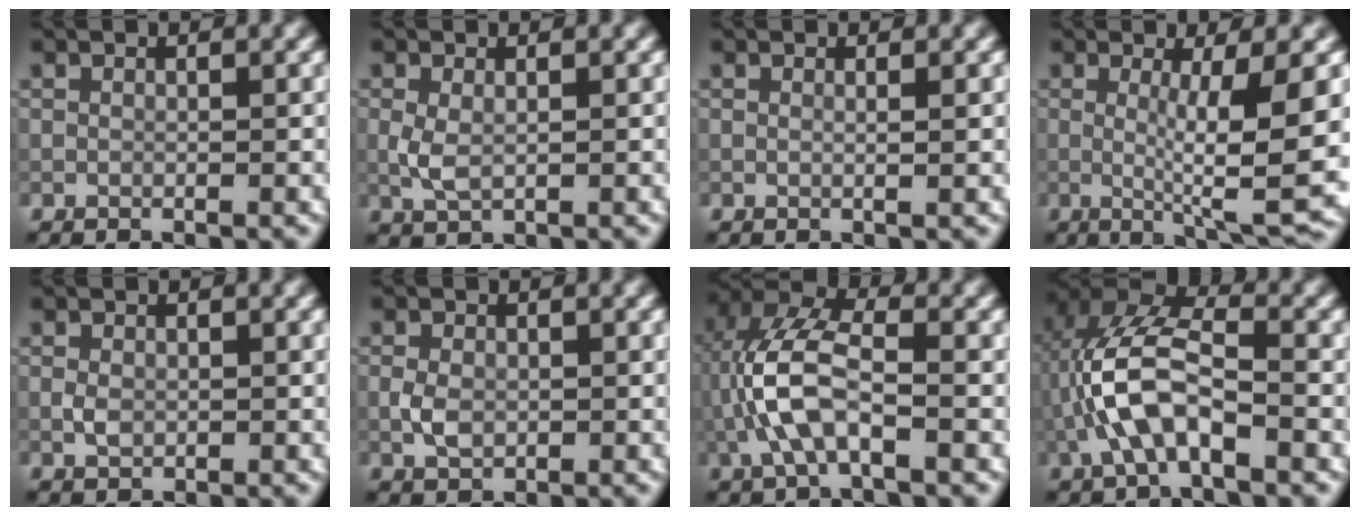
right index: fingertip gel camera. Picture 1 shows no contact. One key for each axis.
{"total": 2.1, "fx": 0.0, "fy": 1.3, "fz": 1.7, "tx": -0.043, "ty": -0.002, "tz": 0.003}
{"total": 1.0, "fx": 0.2, "fy": 0.3, "fz": 0.9, "tx": -0.007, "ty": 0.002, "tz": -0.001}
{"total": 9.5, "fx": 0.0, "fy": 1.6, "fz": 9.3, "tx": -0.134, "ty": -0.010, "tz": 0.004}
{"total": 1.4, "fx": -0.2, "fy": 1.0, "fz": 0.9, "tx": -0.018, "ty": -0.002, "tz": -0.003}
{"total": 2.2, "fx": -0.3, "fy": 1.6, "fz": 1.5, "tx": -0.031, "ty": -0.002, "tz": -0.007}
{"total": 6.8, "fx": -1.4, "fy": 2.9, "fz": 5.9, "tx": -0.137, "ty": 0.014, "tz": -0.030}
{"total": 7.4, "fx": -1.9, "fy": 3.3, "fz": 6.4, "tx": -0.145, "ty": 0.018, "tz": -0.039}